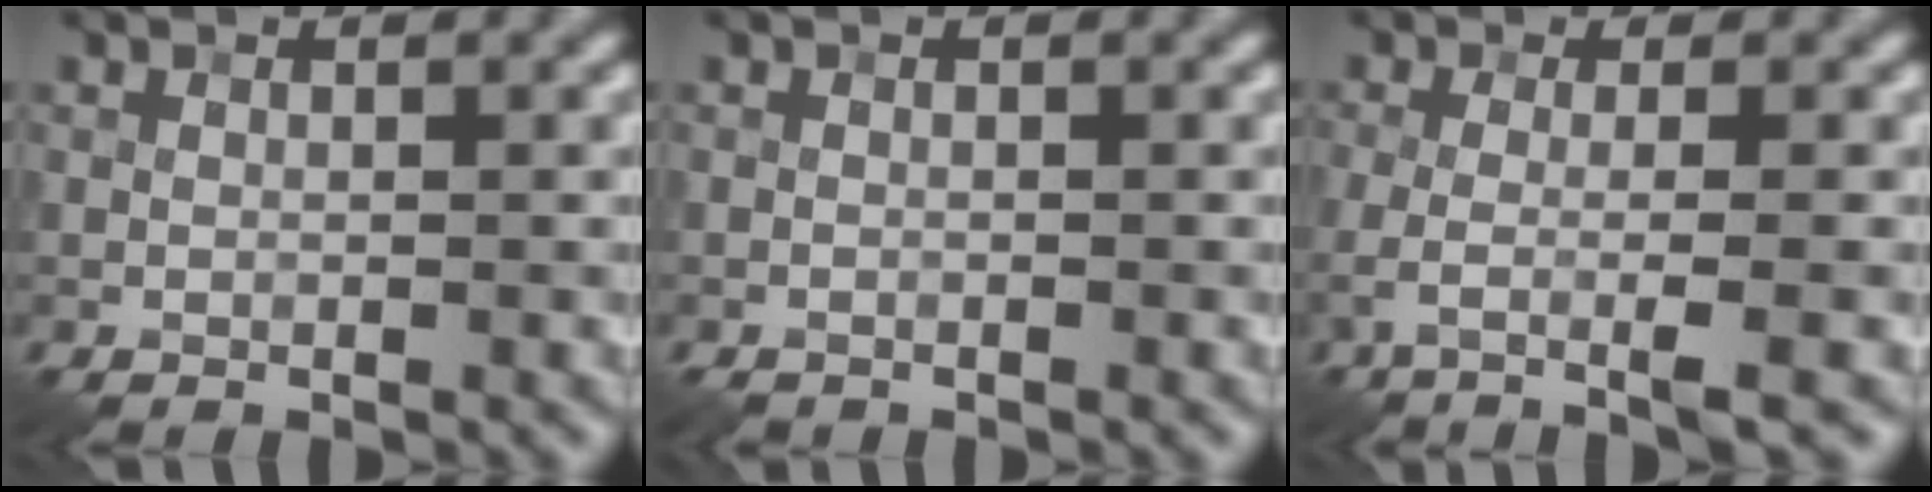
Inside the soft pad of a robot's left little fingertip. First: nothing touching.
{"total": 0.7, "force": [-0.6, 0.2, 0.0], "torque": [0.002, -0.003, -0.013]}
{"total": 3.7, "force": [-1.2, 0.9, 3.4], "torque": [-0.055, -0.008, -0.036]}